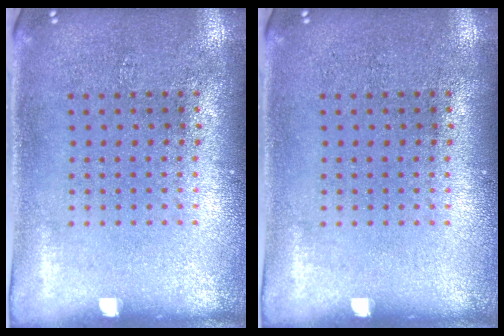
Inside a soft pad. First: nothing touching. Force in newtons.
{"total": 0.0}